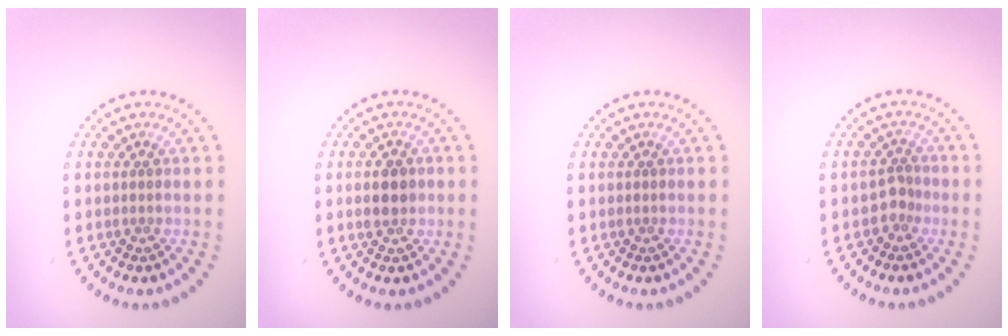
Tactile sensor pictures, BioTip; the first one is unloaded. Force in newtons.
{"total": 2.6, "press": 2.6, "slide": 0.1}
{"total": 0.0}
{"total": 1.4, "press": 1.0, "slide": 1.0}